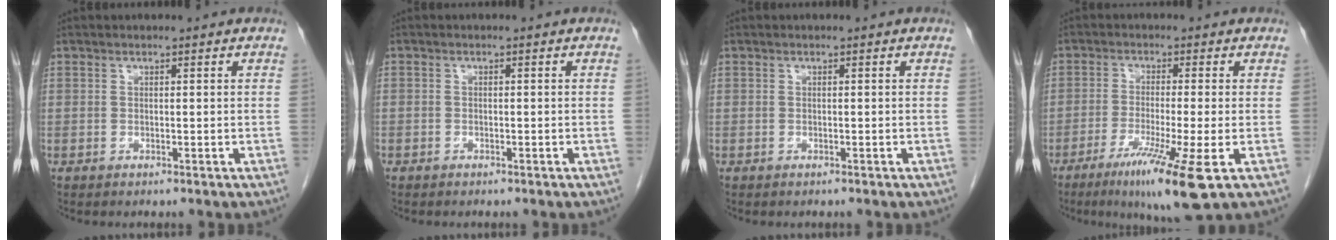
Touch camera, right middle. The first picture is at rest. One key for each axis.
{"total": 0.8, "fx": -0.5, "fy": 0.5, "fz": 0.0, "tx": -0.009, "ty": 0.003, "tz": -0.011}
{"total": 0.0}
{"total": 10.5, "fx": -5.3, "fy": -0.6, "fz": 9.1, "tx": -0.160, "ty": -0.034, "tz": -0.087}